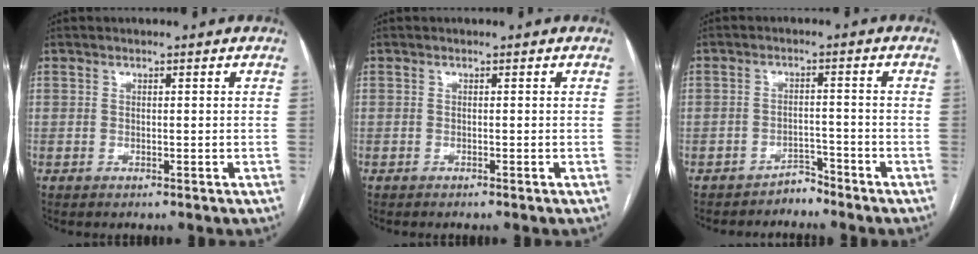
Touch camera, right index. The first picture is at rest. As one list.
[{"total": 0.6, "force": [-0.5, -0.2, 0.3], "torque": [0.002, 0.002, -0.011]}, {"total": 2.6, "force": [-2.4, 0.8, -0.2], "torque": [0.009, 0.000, -0.038]}]